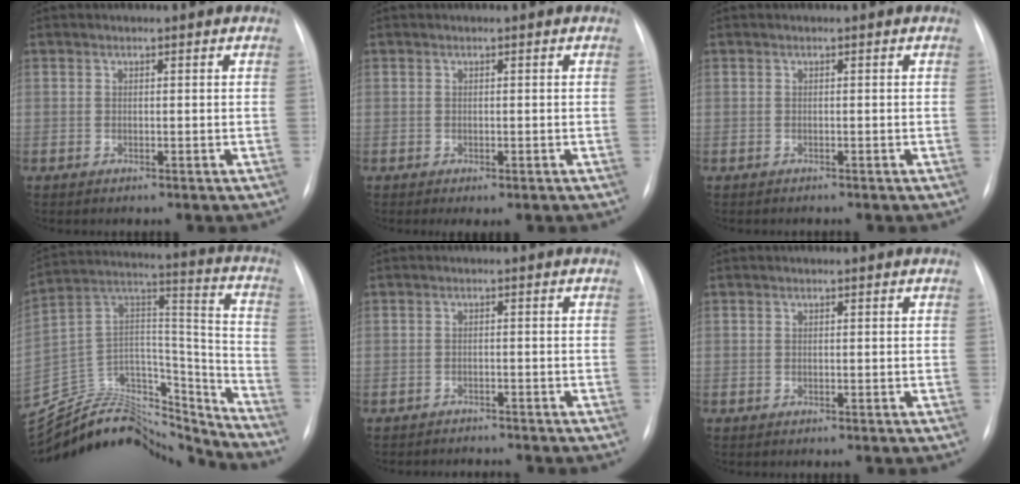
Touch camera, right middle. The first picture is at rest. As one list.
[{"total": 2.3, "force": [-1.6, 0.6, 1.6], "torque": [-0.021, -0.006, -0.018]}, {"total": 0.7, "force": [-0.7, 0.2, 0.1], "torque": [-0.007, -0.001, -0.010]}, {"total": 27.4, "force": [-25.6, 7.0, 6.7], "torque": [-0.157, 0.037, -0.406]}, {"total": 3.4, "force": [-3.3, 0.9, 0.1], "torque": [0.001, -0.006, -0.047]}, {"total": 0.0}]